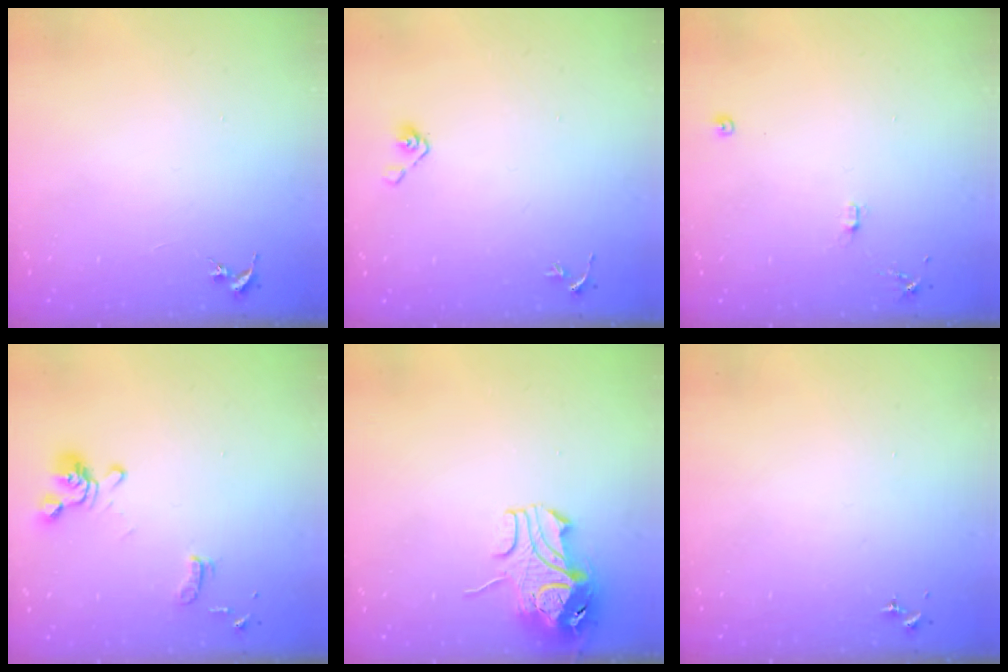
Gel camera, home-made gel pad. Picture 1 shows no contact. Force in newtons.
{"total": 5.3, "press": 4.9, "slide": 2.2}
{"total": 7.9, "press": 7.9, "slide": 0.7}
{"total": 11.5, "press": 11.4, "slide": 1.1}
{"total": 9.8, "press": 9.6, "slide": 1.5}
{"total": 0.0}